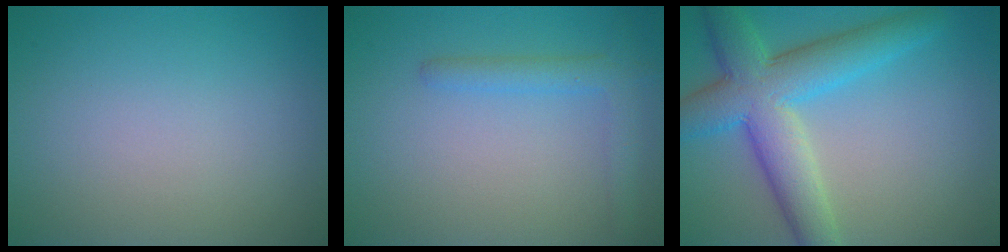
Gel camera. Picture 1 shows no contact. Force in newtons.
{"total": 2.4, "press": 2.4, "slide": 0.2}
{"total": 7.9, "press": 7.9, "slide": 0.2}